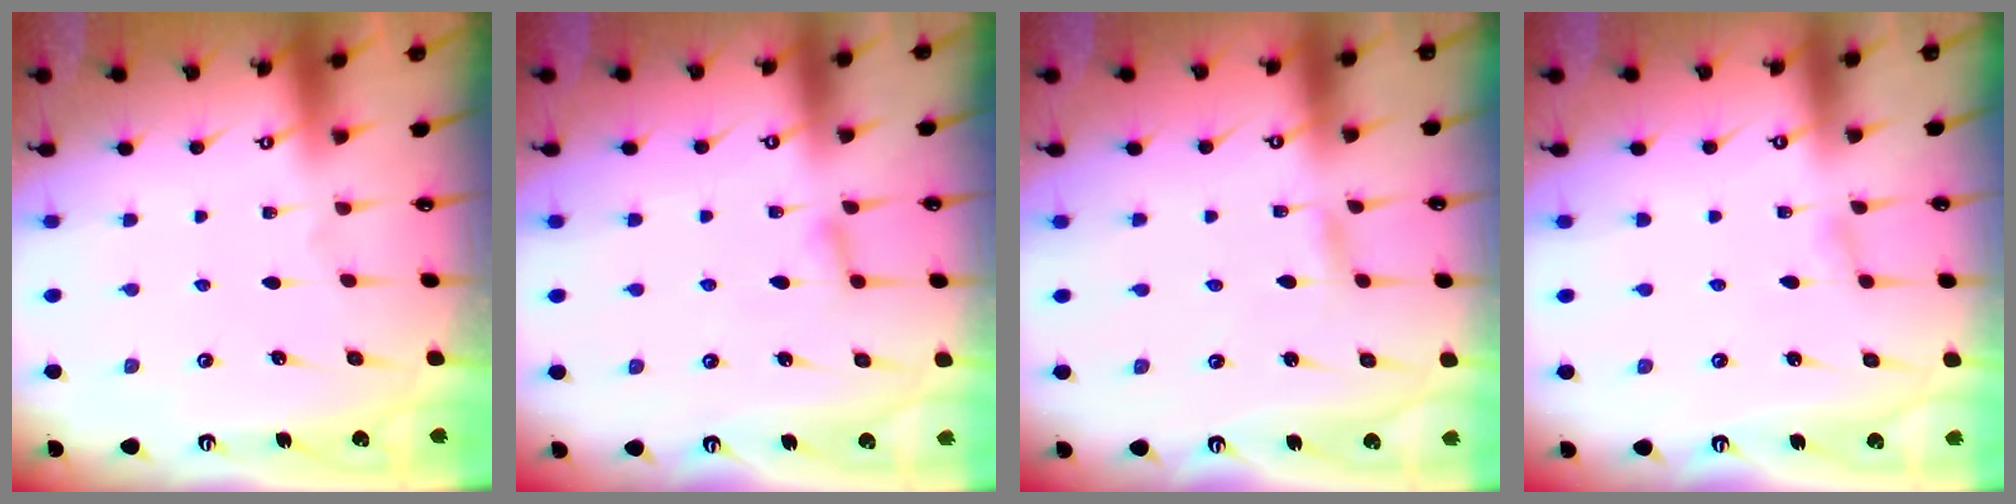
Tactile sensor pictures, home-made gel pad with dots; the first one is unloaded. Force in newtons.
{"total": 7.4, "press": 7.4, "slide": 0.6}
{"total": 1.4, "press": 1.4, "slide": 0.1}
{"total": 1.9, "press": 1.8, "slide": 0.3}